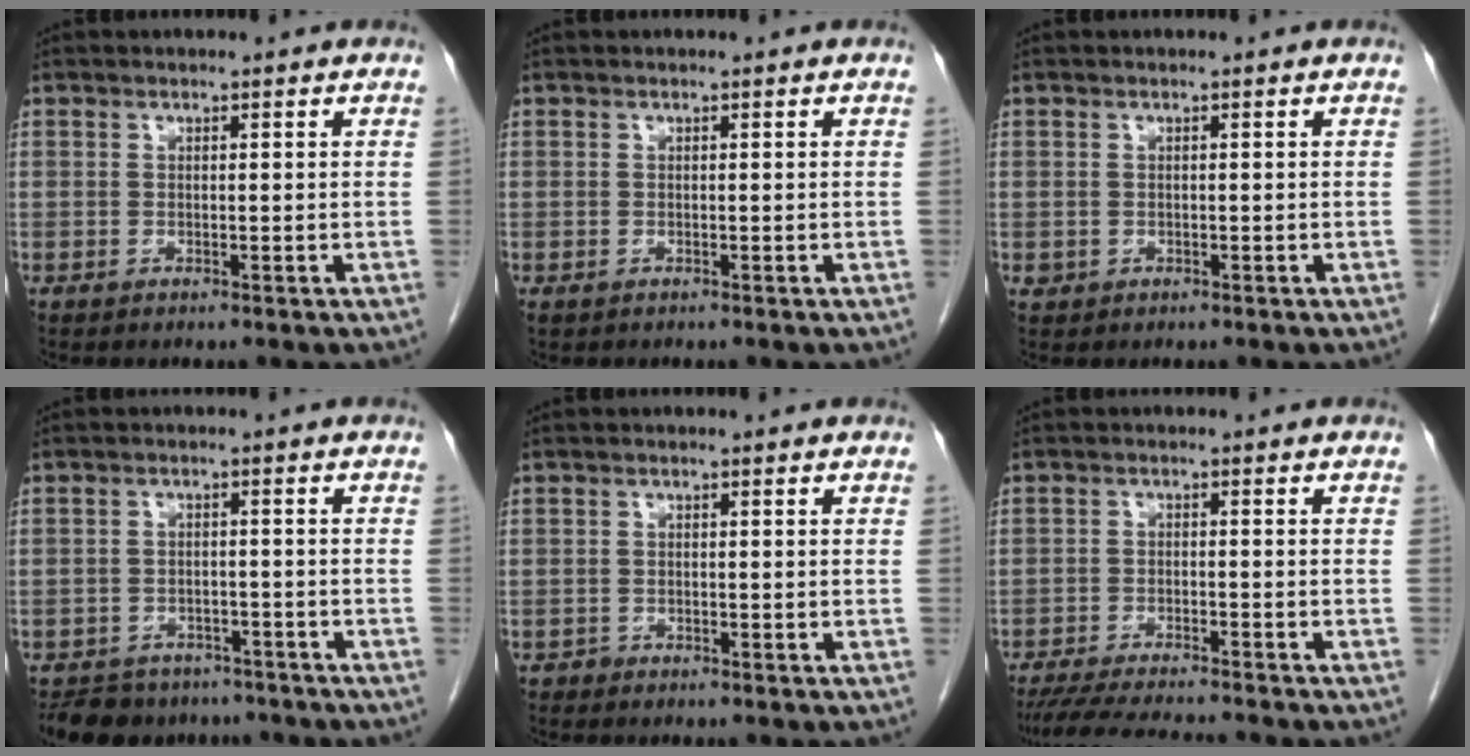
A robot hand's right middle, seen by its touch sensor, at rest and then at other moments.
{"total": 0.0}
{"total": 0.8, "force": [-0.2, 0.8, 0.2], "torque": [-0.004, 0.002, 0.002]}
{"total": 9.1, "force": [-7.5, 4.8, 2.0], "torque": [-0.029, 0.000, -0.099]}
{"total": 0.6, "force": [-0.5, 0.3, -0.1], "torque": [-0.004, 0.000, -0.011]}
{"total": 10.9, "force": [-9.9, 0.7, 4.6], "torque": [-0.071, -0.017, -0.150]}